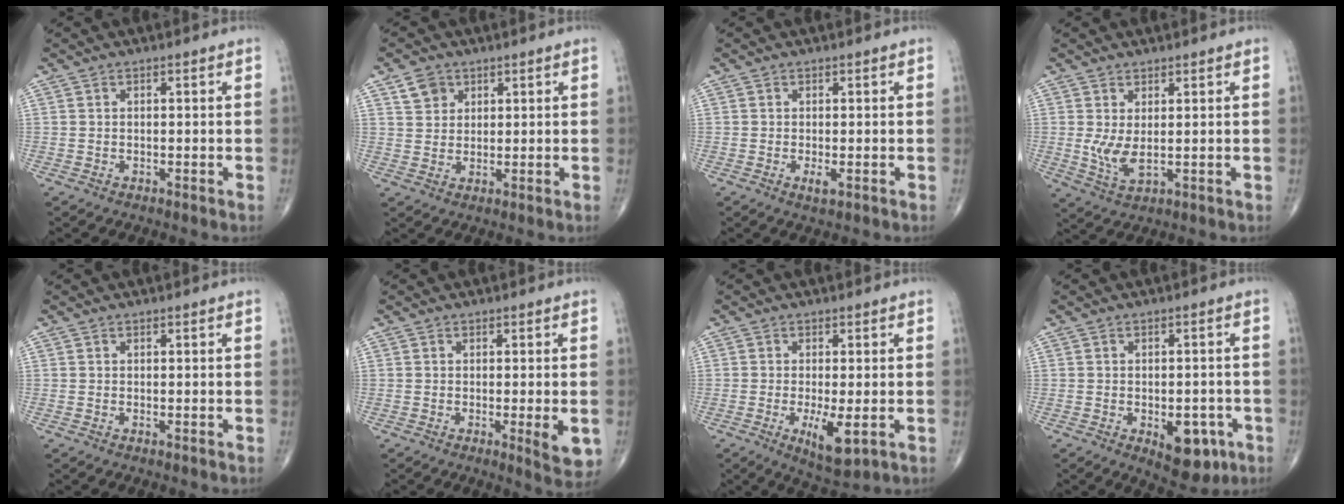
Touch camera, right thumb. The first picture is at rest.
{"total": 4.3, "force": [2.3, 3.4, 1.3], "torque": [-0.007, -0.010, 0.043]}
{"total": 1.7, "force": [-0.5, 0.5, 1.5], "torque": [-0.031, -0.006, -0.008]}
{"total": 4.7, "force": [0.6, 1.9, 4.3], "torque": [-0.091, -0.016, 0.019]}
{"total": 0.0}
{"total": 5.3, "force": [-1.0, 1.1, 5.1], "torque": [-0.069, -0.015, -0.014]}
{"total": 6.7, "force": [-1.7, 2.0, 6.2], "torque": [-0.110, -0.020, -0.021]}
{"total": 8.6, "force": [-3.2, 4.6, 6.5], "torque": [-0.059, 0.006, -0.030]}